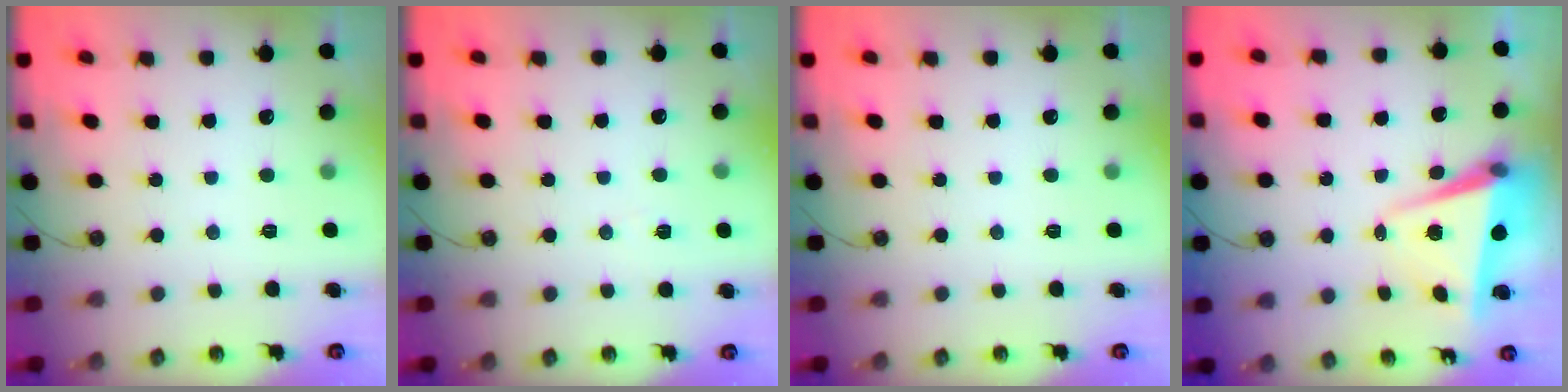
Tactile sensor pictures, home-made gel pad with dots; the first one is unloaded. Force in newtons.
{"total": 3.3, "press": 3.0, "slide": 1.5}
{"total": 0.0}
{"total": 5.5, "press": 5.4, "slide": 1.3}